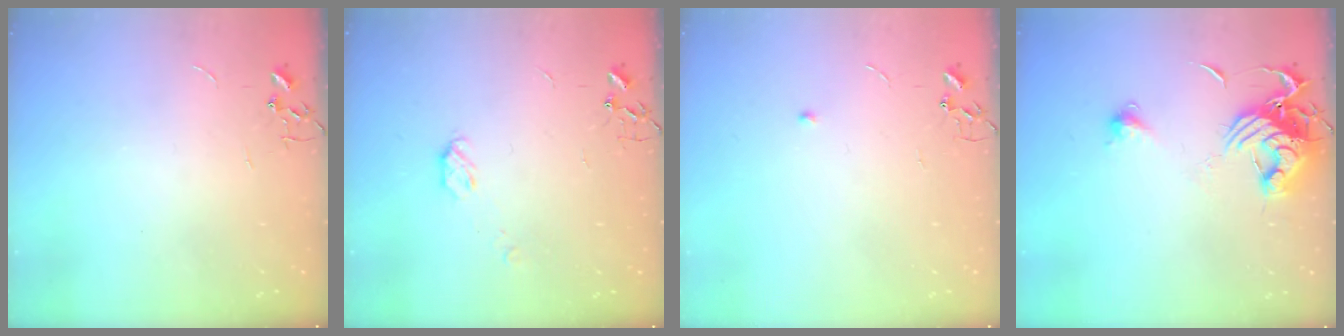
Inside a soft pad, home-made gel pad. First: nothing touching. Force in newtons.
{"total": 3.9, "press": 3.9, "slide": 0.6}
{"total": 3.8, "press": 3.7, "slide": 0.7}
{"total": 11.6, "press": 11.6, "slide": 1.3}